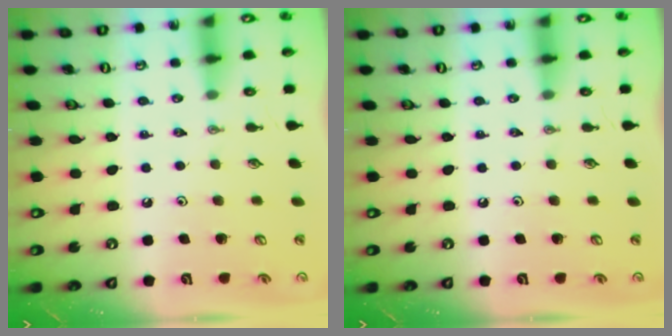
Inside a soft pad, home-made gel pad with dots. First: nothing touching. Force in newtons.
{"total": 0.0}